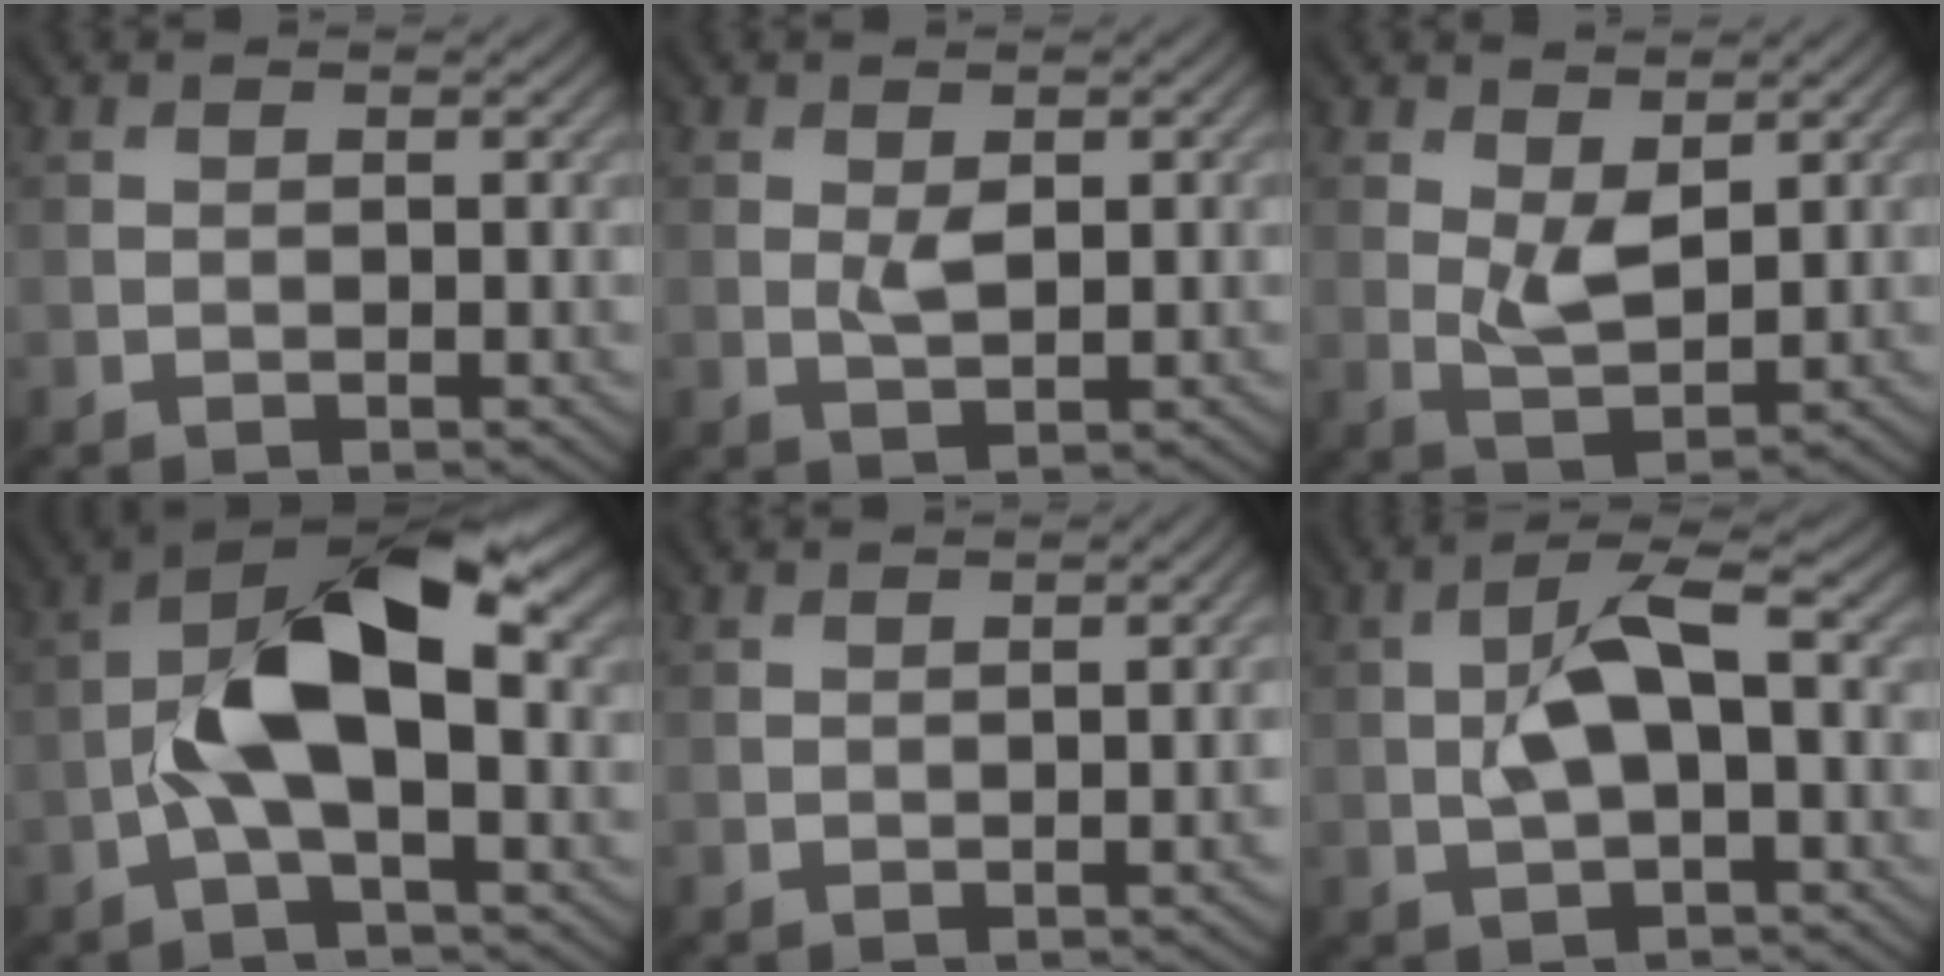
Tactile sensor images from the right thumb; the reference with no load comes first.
{"total": 1.2, "force": [0.6, 0.8, 0.7], "torque": [-0.023, -0.002, 0.017]}
{"total": 3.0, "force": [1.6, 1.7, 1.8], "torque": [-0.050, -0.008, 0.041]}
{"total": 10.5, "force": [-0.7, 4.7, 9.4], "torque": [-0.176, 0.025, -0.019]}
{"total": 1.4, "force": [-0.5, 0.3, 1.3], "torque": [-0.009, 0.000, -0.006]}
{"total": 4.3, "force": [0.0, 1.7, 3.9], "torque": [-0.088, 0.014, 0.000]}